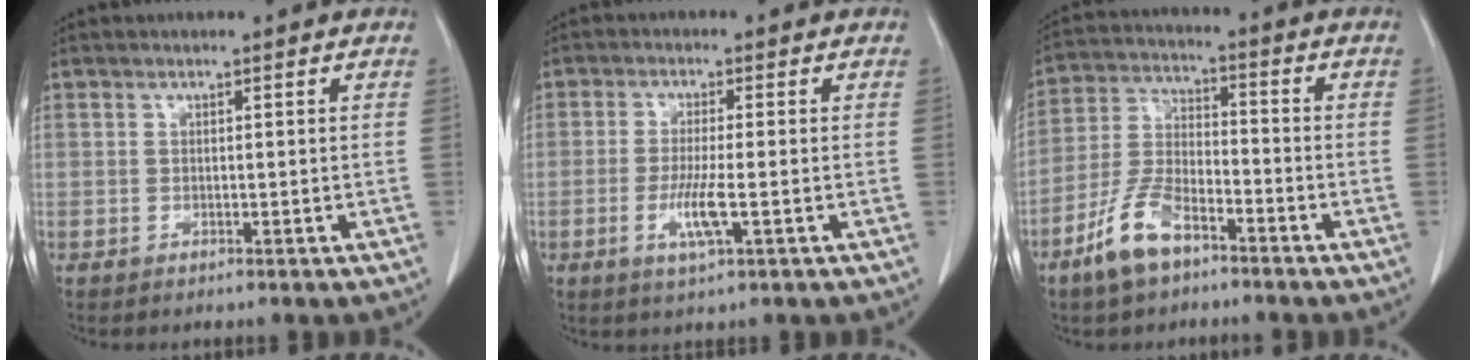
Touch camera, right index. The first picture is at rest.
{"total": 5.4, "force": [-1.6, 0.5, 5.1], "torque": [-0.106, -0.010, -0.028]}
{"total": 9.8, "force": [-6.3, 3.8, 6.4], "torque": [-0.150, 0.002, -0.125]}